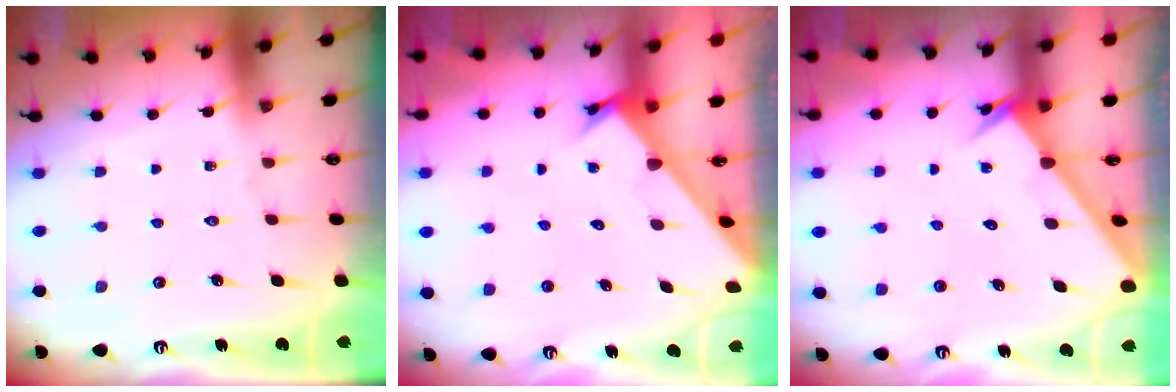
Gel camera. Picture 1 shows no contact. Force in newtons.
{"total": 2.2, "press": 2.2, "slide": 0.1}
{"total": 2.2, "press": 2.2, "slide": 0.2}